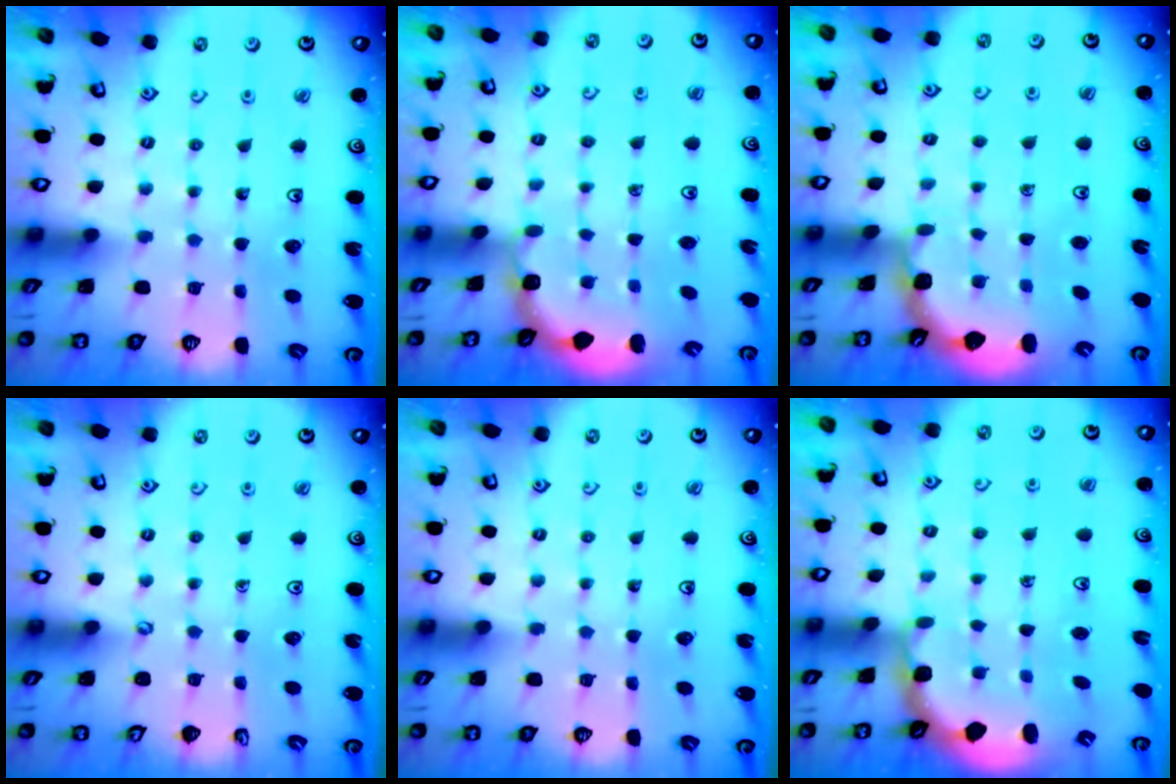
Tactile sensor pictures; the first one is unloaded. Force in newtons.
{"total": 1.9, "press": 1.9, "slide": 0.3}
{"total": 1.9, "press": 1.9, "slide": 0.2}
{"total": 0.0}
{"total": 0.0}
{"total": 2.4, "press": 1.6, "slide": 1.8}